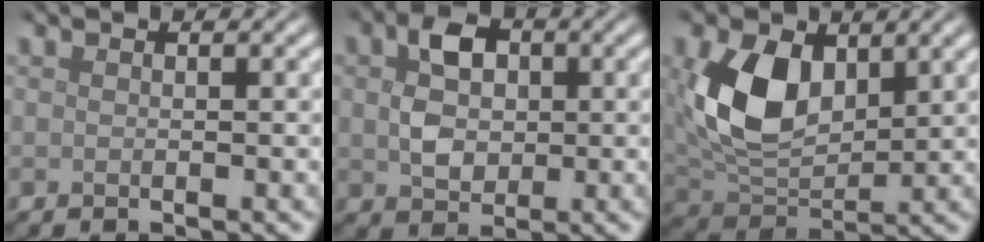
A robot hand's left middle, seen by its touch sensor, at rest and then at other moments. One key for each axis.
{"total": 4.3, "fx": 0.6, "fy": 3.2, "fz": 2.9, "tx": -0.057, "ty": 0.002, "tz": 0.006}
{"total": 7.9, "fx": 1.9, "fy": 5.0, "fz": 5.9, "tx": -0.128, "ty": -0.007, "tz": 0.040}